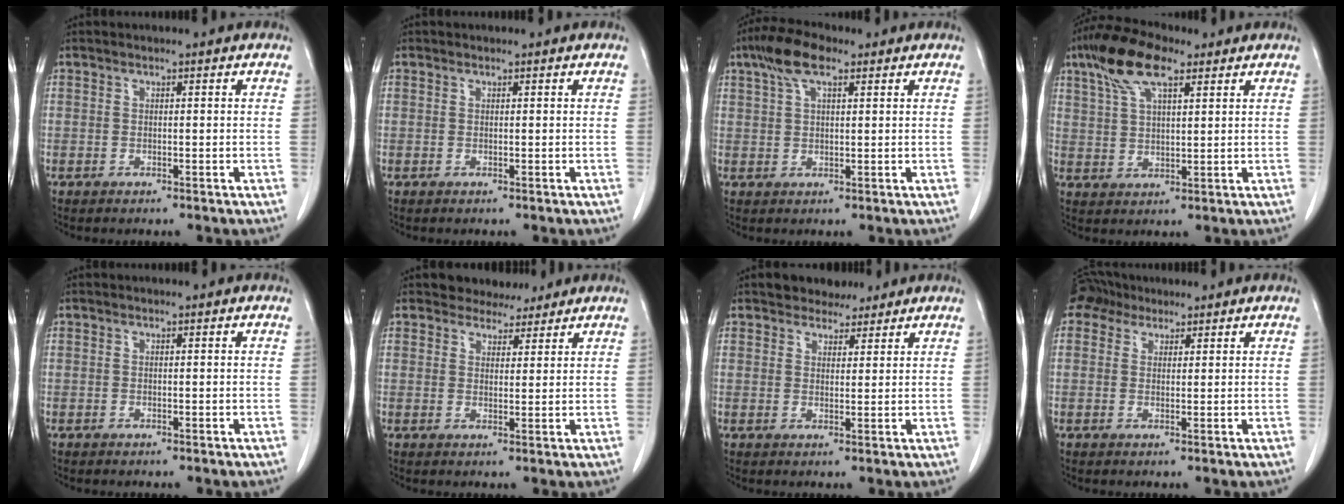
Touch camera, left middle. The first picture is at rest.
{"total": 0.0}
{"total": 6.3, "force": [3.7, 2.0, 4.7], "torque": [-0.100, 0.022, 0.068]}
{"total": 9.7, "force": [5.8, 3.0, 7.1], "torque": [-0.146, 0.023, 0.110]}
{"total": 0.0}
{"total": 4.1, "force": [3.7, 1.7, 0.5], "torque": [-0.003, 0.002, 0.055]}
{"total": 3.9, "force": [3.4, 1.8, 0.8], "torque": [-0.009, 0.006, 0.053]}
{"total": 3.5, "force": [2.7, 2.1, 0.3], "torque": [-0.012, 0.020, 0.048]}